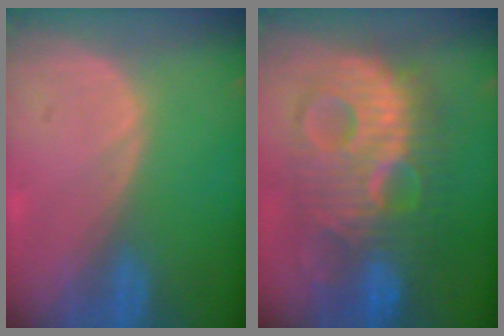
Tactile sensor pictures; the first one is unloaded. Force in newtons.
{"total": 12.1, "press": 12.1, "slide": 0.8}